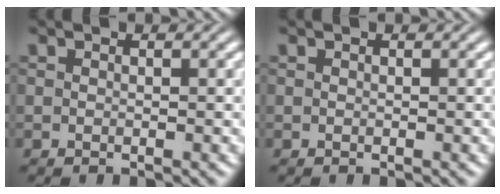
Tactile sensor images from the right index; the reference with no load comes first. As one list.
[{"total": 0.0}]